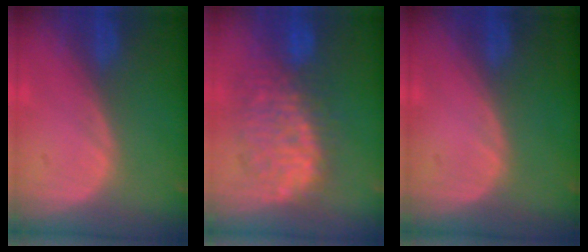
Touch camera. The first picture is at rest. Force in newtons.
{"total": 9.6, "press": 9.3, "slide": 2.3}
{"total": 0.0}